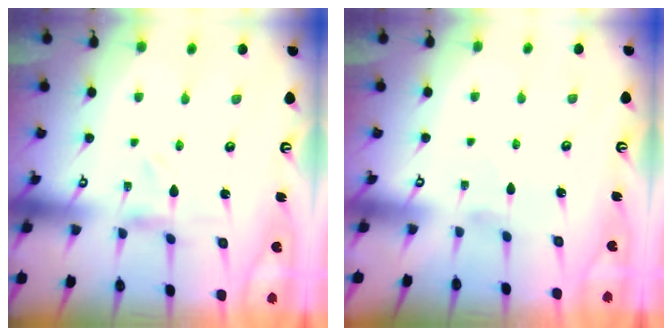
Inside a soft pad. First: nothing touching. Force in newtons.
{"total": 0.9, "press": 0.9, "slide": 0.1}